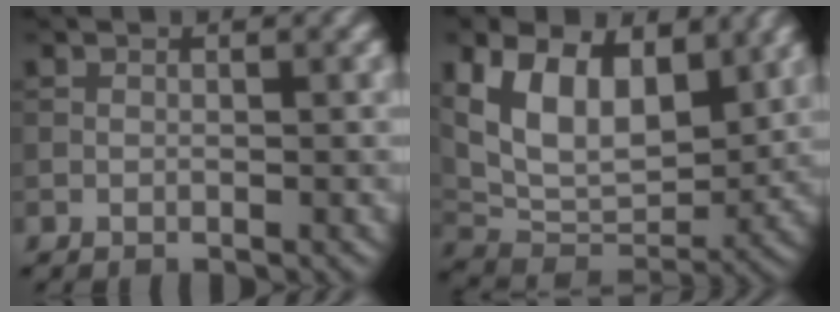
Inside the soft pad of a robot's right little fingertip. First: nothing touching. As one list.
[{"total": 10.2, "force": [3.4, 6.4, 7.1], "torque": [-0.139, -0.012, 0.054]}]